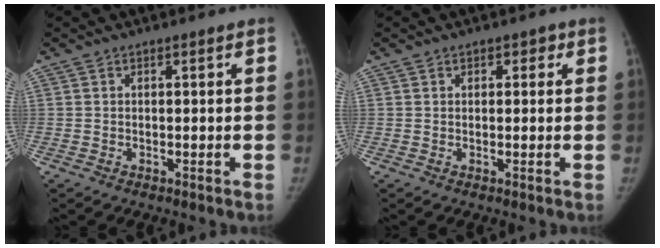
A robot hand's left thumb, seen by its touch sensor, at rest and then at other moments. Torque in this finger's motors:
{"motor_torque": [-0.18, -0.09, 0.05, 0.36, -0.05]}